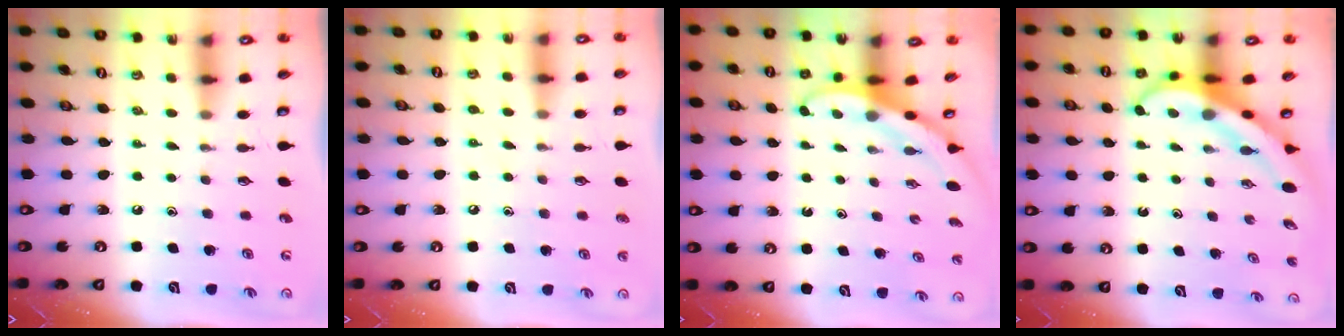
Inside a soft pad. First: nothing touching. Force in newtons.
{"total": 4.9, "press": 4.9, "slide": 0.7}
{"total": 3.1, "press": 3.1, "slide": 0.1}
{"total": 7.0, "press": 6.9, "slide": 0.7}